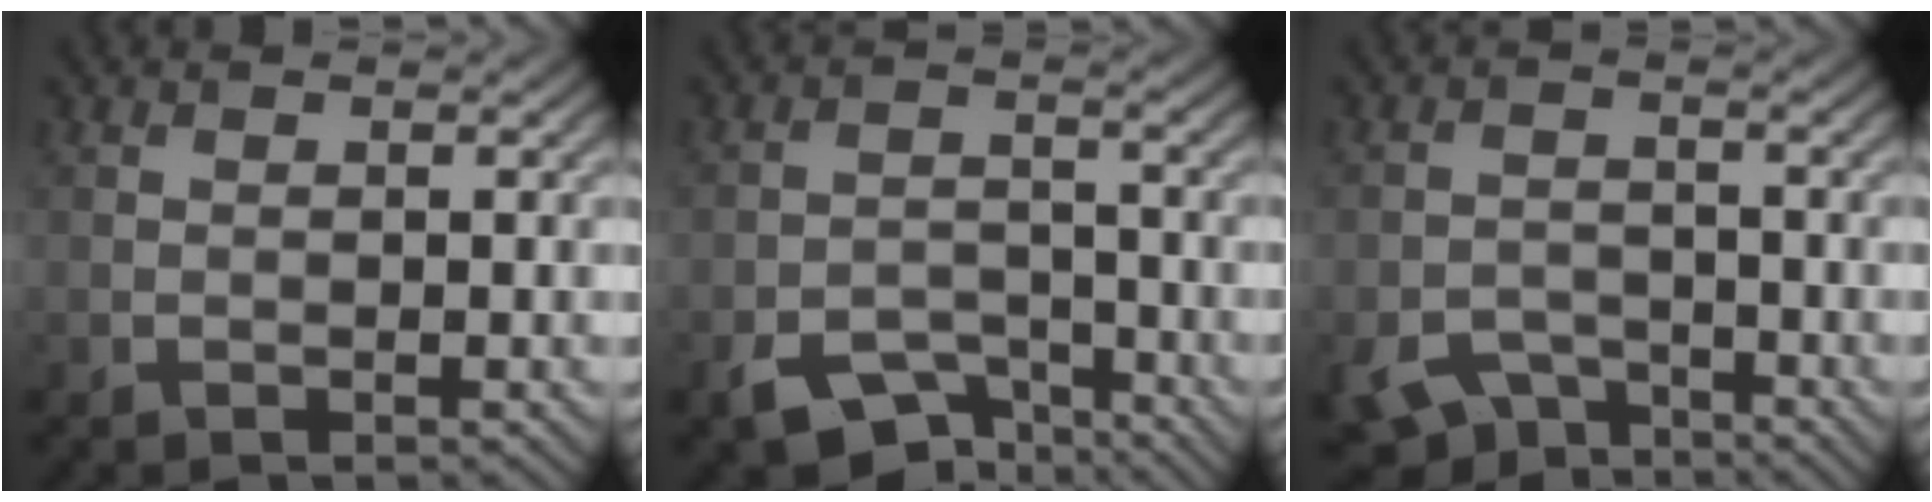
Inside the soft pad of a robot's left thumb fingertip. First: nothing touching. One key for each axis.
{"total": 6.3, "fx": -4.5, "fy": 3.3, "fz": 3.0, "tx": -0.055, "ty": -0.007, "tz": -0.082}
{"total": 5.3, "fx": -3.9, "fy": 2.7, "fz": 2.3, "tx": -0.046, "ty": -0.011, "tz": -0.073}